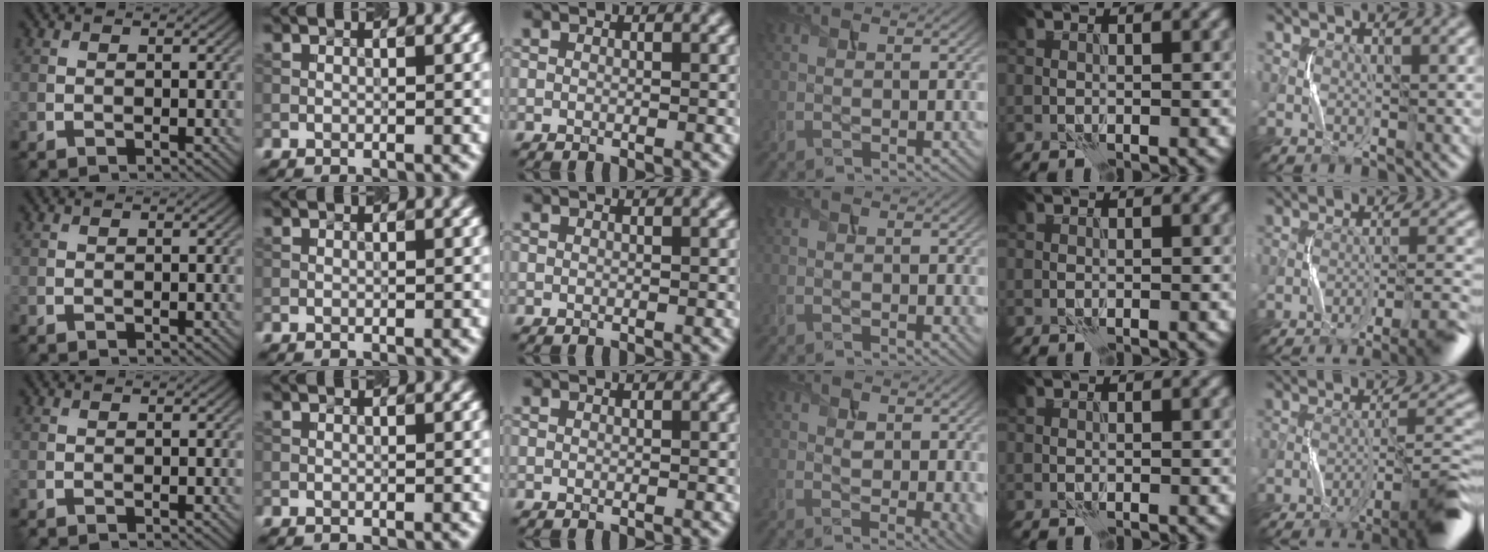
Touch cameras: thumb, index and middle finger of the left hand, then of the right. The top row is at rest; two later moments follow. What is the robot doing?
{"motion": "squeeze", "object": "paper clamp"}